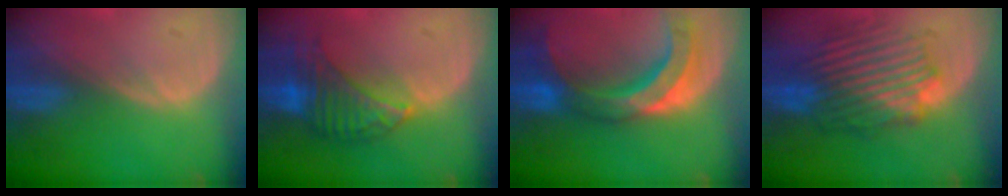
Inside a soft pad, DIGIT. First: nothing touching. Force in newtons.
{"total": 8.0, "press": 7.1, "slide": 3.8}
{"total": 10.8, "press": 9.4, "slide": 5.3}
{"total": 8.9, "press": 8.8, "slide": 1.4}